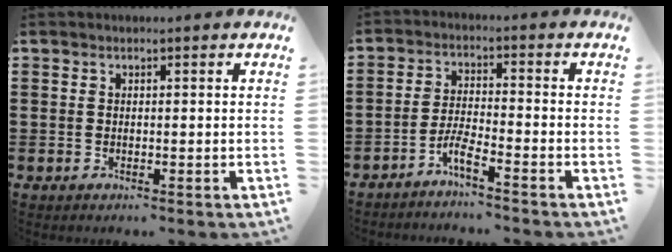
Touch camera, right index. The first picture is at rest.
{"total": 4.0, "force": [-3.3, 0.0, 2.3], "torque": [-0.066, -0.008, -0.071]}